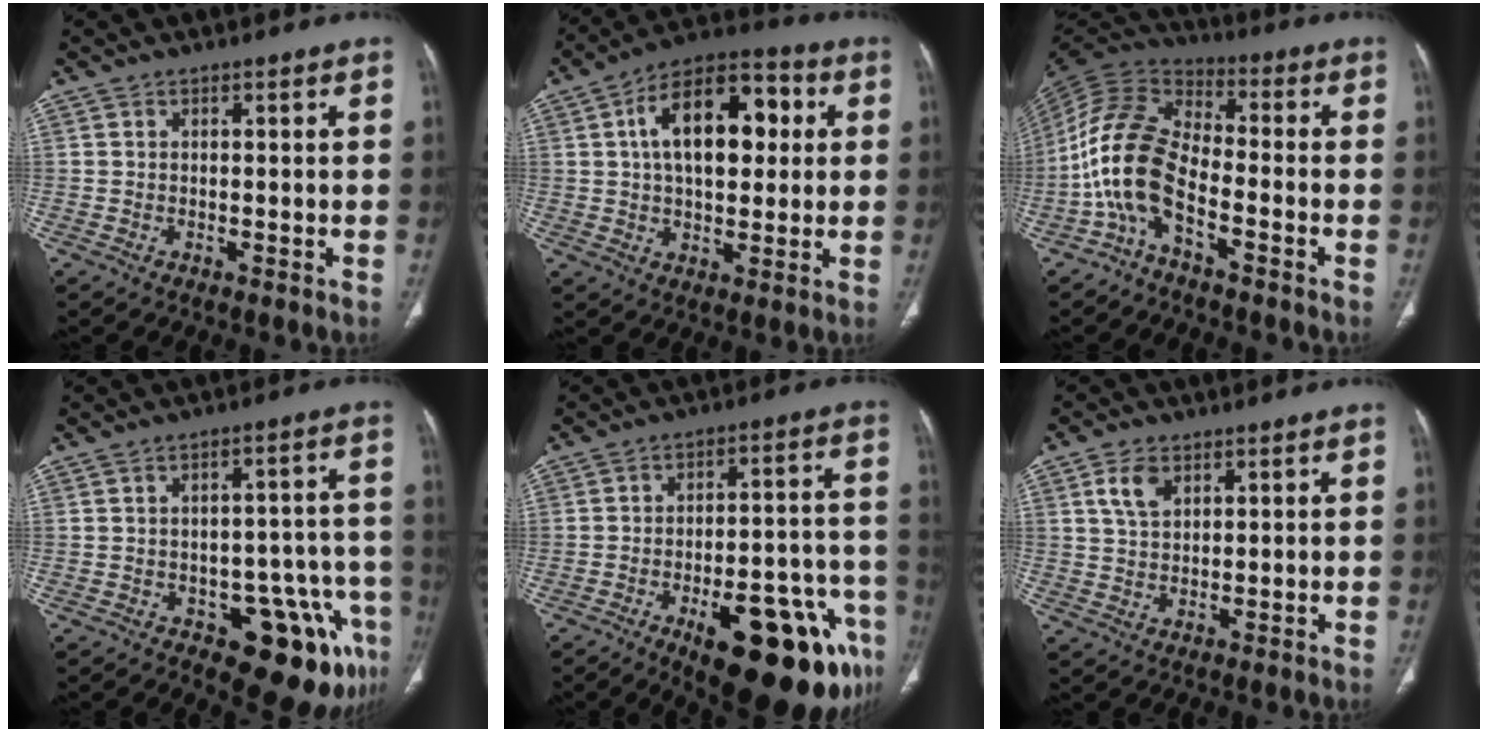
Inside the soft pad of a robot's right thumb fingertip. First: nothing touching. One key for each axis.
{"total": 17.4, "fx": 3.6, "fy": 9.8, "fz": 13.9, "tx": -0.191, "ty": 0.023, "tz": 0.051}
{"total": 13.6, "fx": -4.9, "fy": 6.8, "fz": 10.7, "tx": -0.225, "ty": 0.056, "tz": -0.106}
{"total": 14.4, "fx": -7.0, "fy": 6.7, "fz": 10.7, "tx": -0.080, "ty": 0.040, "tz": -0.081}
{"total": 23.8, "fx": -11.9, "fy": 8.5, "fz": 18.7, "tx": -0.174, "ty": 0.061, "tz": -0.154}
{"total": 4.9, "fx": 2.2, "fy": 3.0, "fz": 3.2, "tx": -0.052, "ty": -0.006, "tz": 0.046}